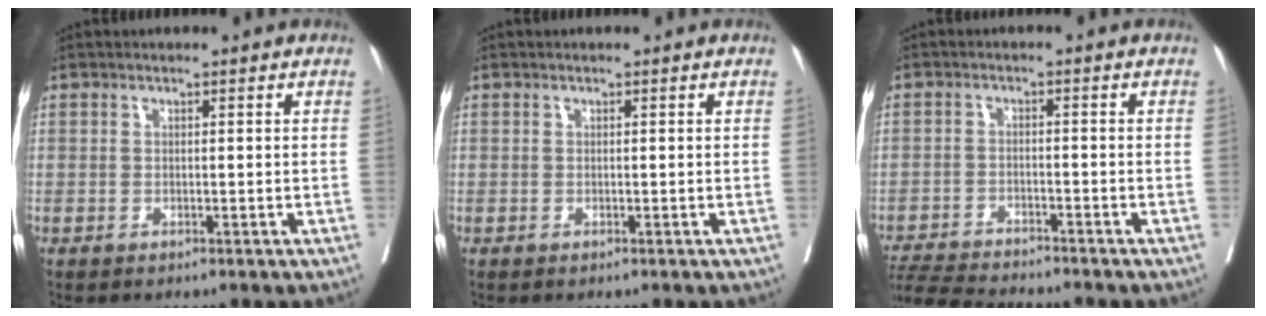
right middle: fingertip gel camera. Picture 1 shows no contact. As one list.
[{"total": 0.0}, {"total": 8.5, "force": [-8.2, -0.3, 2.3], "torque": [-0.035, -0.011, -0.140]}]